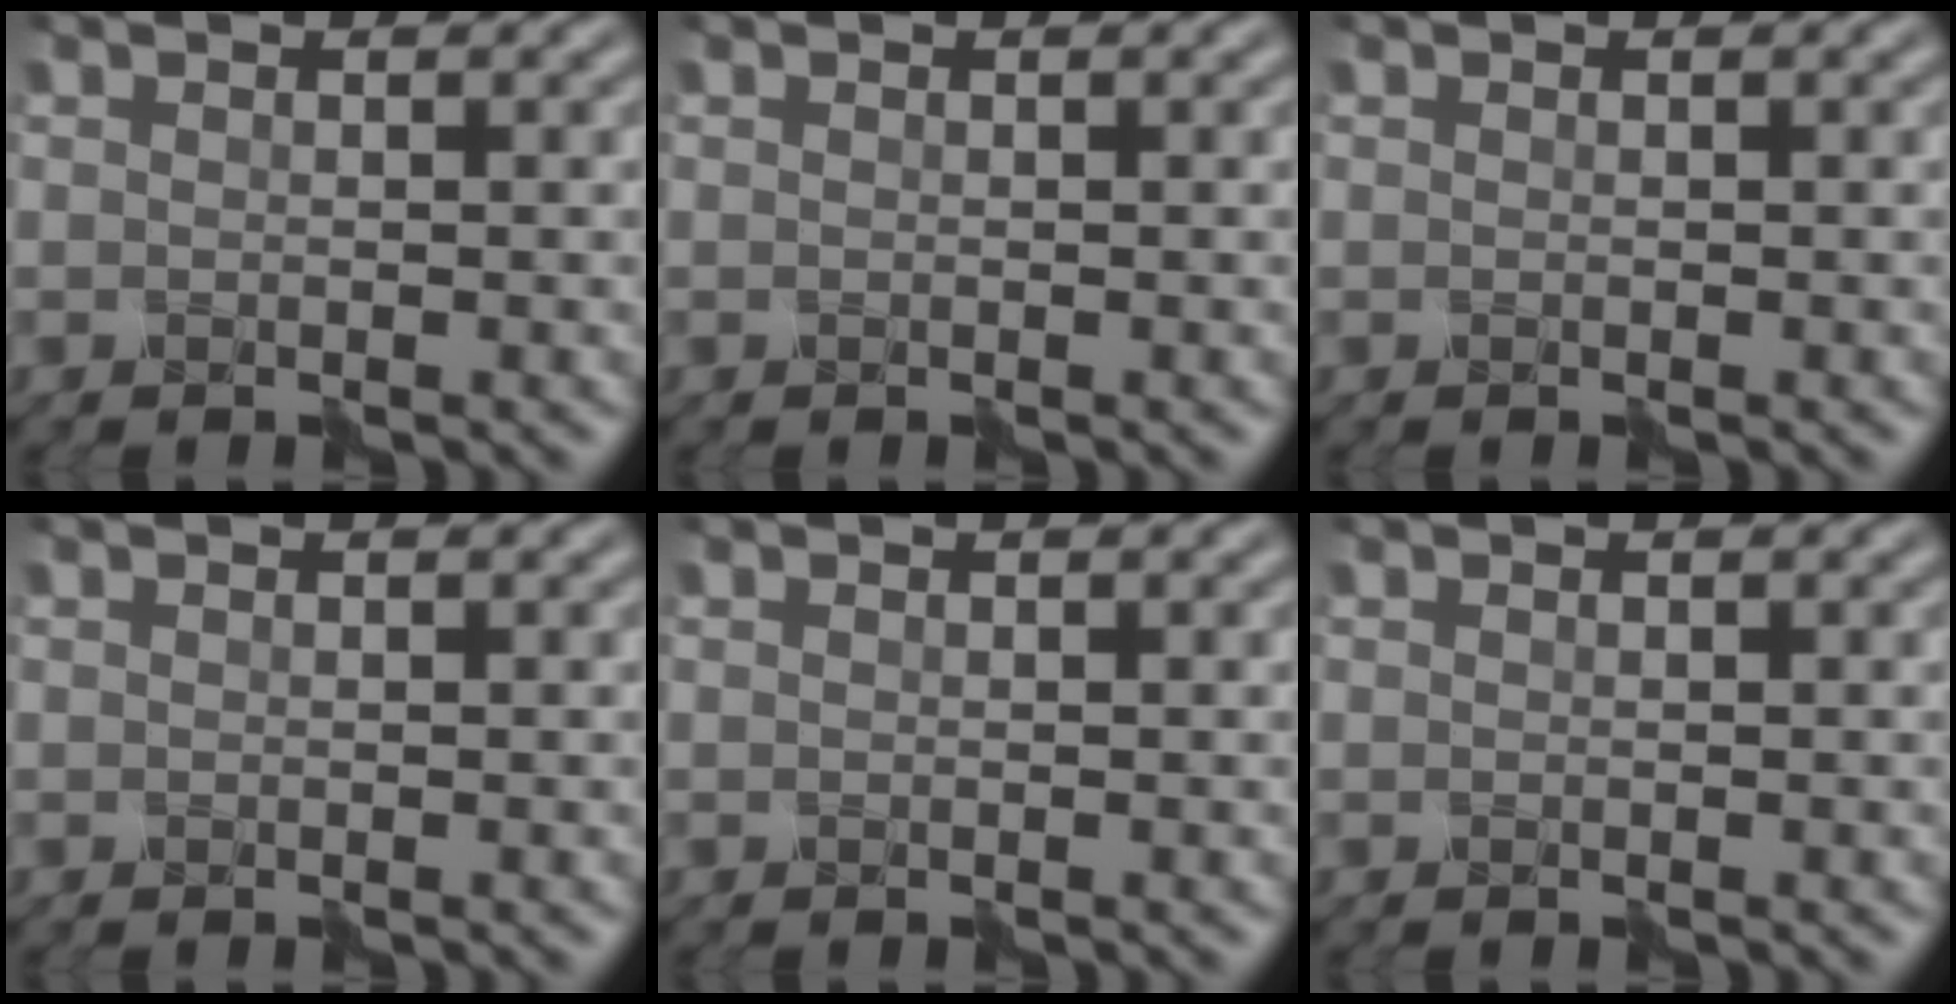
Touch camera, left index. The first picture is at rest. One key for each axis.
{"total": 0.0}
{"total": 0.0}
{"total": 0.0}
{"total": 0.0}
{"total": 0.0}